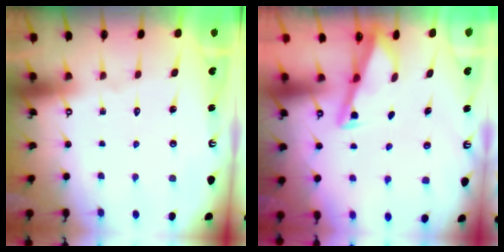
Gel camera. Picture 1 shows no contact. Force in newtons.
{"total": 3.0, "press": 3.0, "slide": 0.3}